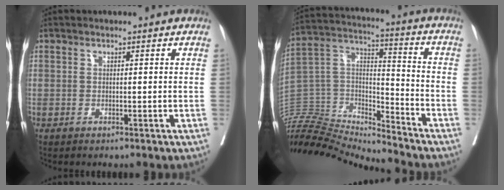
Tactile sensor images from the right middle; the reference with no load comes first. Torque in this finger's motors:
{"motor_torque": [-0.05, -1.91, 0.33, 0.20]}